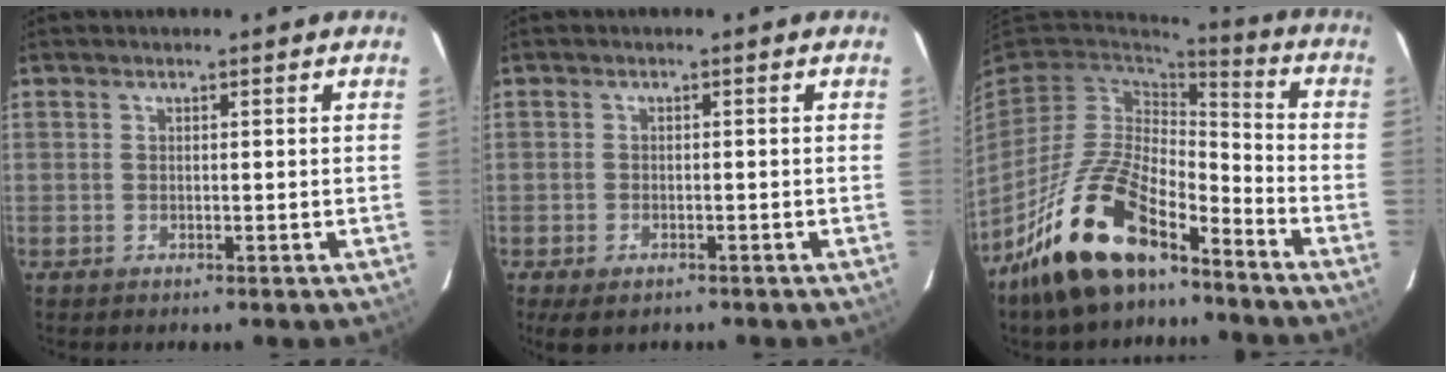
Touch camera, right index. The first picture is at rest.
{"total": 3.7, "force": [-2.5, 1.9, 2.0], "torque": [-0.045, -0.013, -0.040]}
{"total": 18.8, "force": [-13.1, 7.1, 11.4], "torque": [-0.238, -0.012, -0.241]}